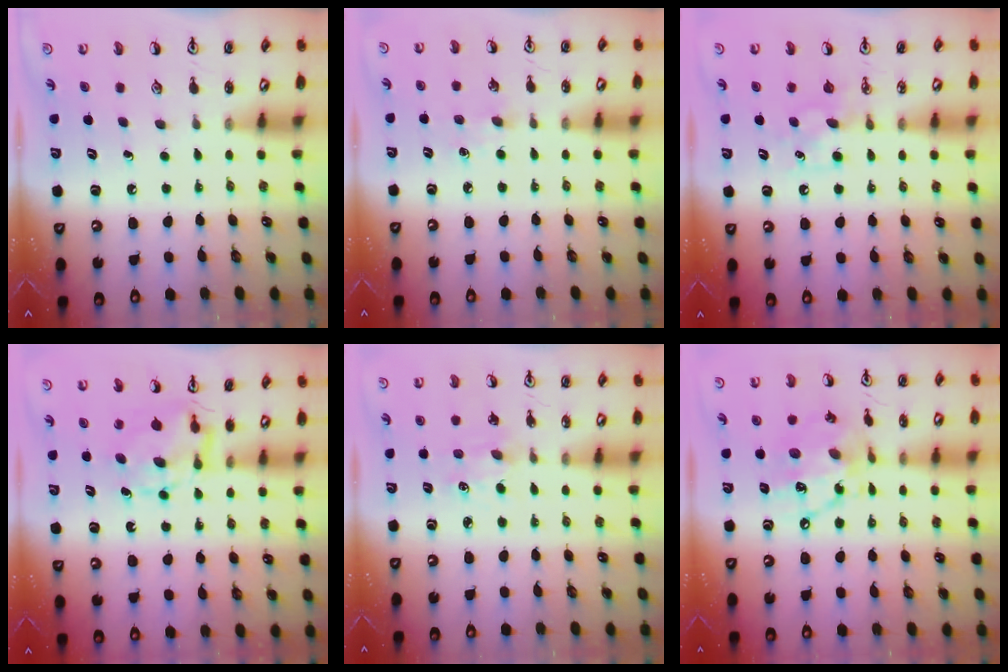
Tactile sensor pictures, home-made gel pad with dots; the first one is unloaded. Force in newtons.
{"total": 3.1, "press": 3.1, "slide": 0.5}
{"total": 5.5, "press": 5.4, "slide": 0.8}
{"total": 6.3, "press": 6.3, "slide": 0.6}
{"total": 1.4, "press": 1.3, "slide": 0.3}
{"total": 14.6, "press": 14.5, "slide": 0.9}